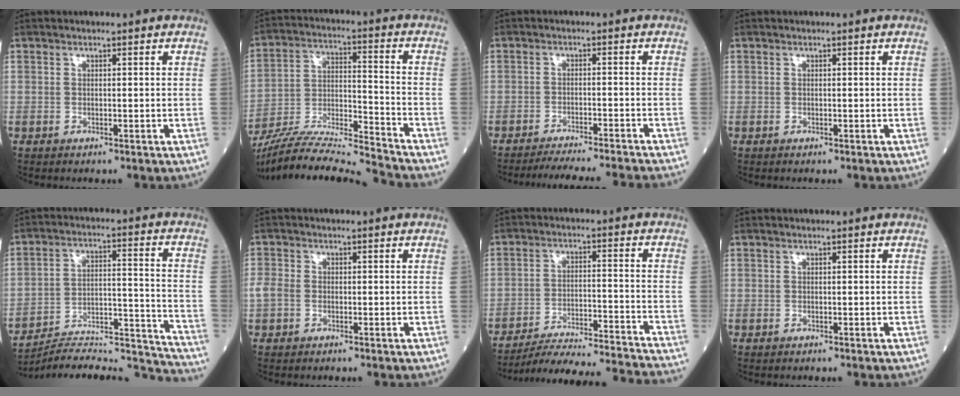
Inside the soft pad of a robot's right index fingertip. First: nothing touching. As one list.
[{"total": 17.8, "force": [-16.9, -1.5, 5.3], "torque": [-0.104, 0.000, -0.295]}, {"total": 12.8, "force": [-11.9, -1.4, 4.4], "torque": [-0.040, -0.024, -0.167]}, {"total": 0.0}, {"total": 22.8, "force": [-22.4, -0.1, 4.5], "torque": [-0.047, 0.021, -0.324]}, {"total": 2.2, "force": [-0.5, 1.8, 1.2], "torque": [-0.034, 0.004, -0.011]}, {"total": 19.7, "force": [-18.8, -1.1, 5.7], "torque": [-0.075, -0.026, -0.270]}, {"total": 0.0}]